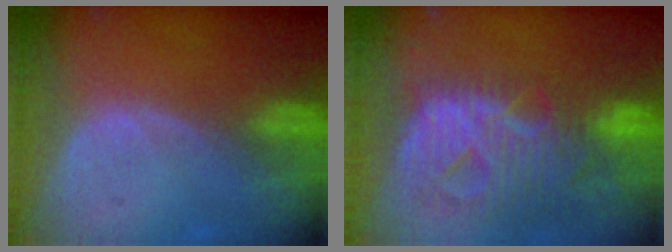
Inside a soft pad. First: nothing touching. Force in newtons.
{"total": 13.1, "press": 11.2, "slide": 6.9}